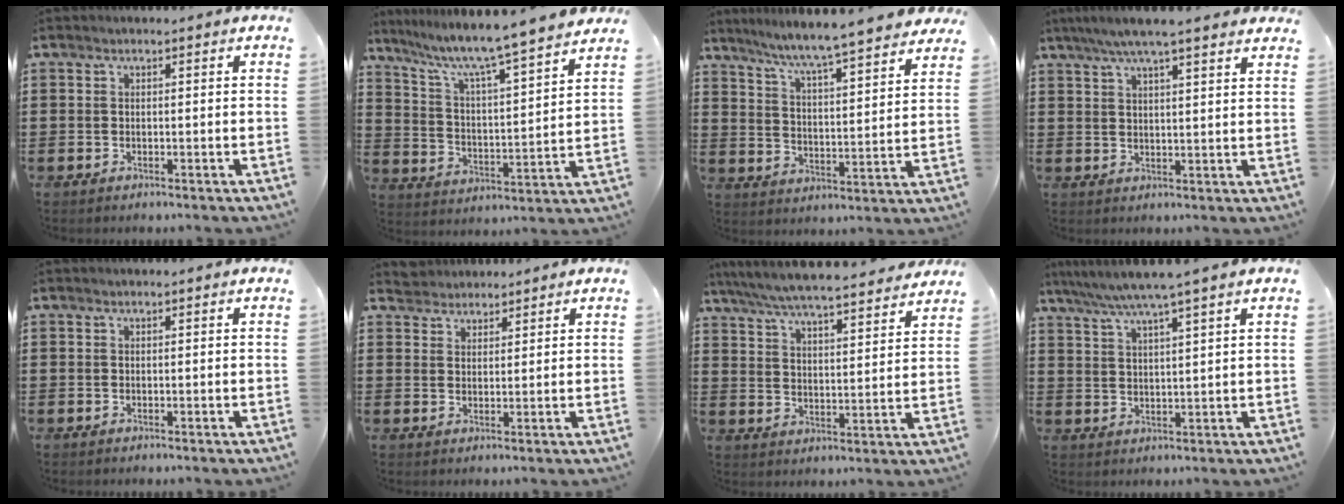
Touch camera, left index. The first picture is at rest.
{"total": 6.9, "force": [6.1, -0.7, 3.3], "torque": [-0.090, -0.055, 0.094]}
{"total": 6.4, "force": [5.8, -0.8, 2.5], "torque": [-0.074, -0.045, 0.092]}
{"total": 5.4, "force": [4.5, 0.1, 3.0], "torque": [-0.071, -0.008, 0.080]}
{"total": 0.0}
{"total": 2.4, "force": [2.2, 0.8, -0.5], "torque": [0.001, 0.003, 0.043]}
{"total": 6.3, "force": [6.0, -0.1, 2.1], "torque": [-0.067, -0.039, 0.103]}
{"total": 4.9, "force": [3.9, -0.8, 3.0], "torque": [-0.069, -0.015, 0.065]}